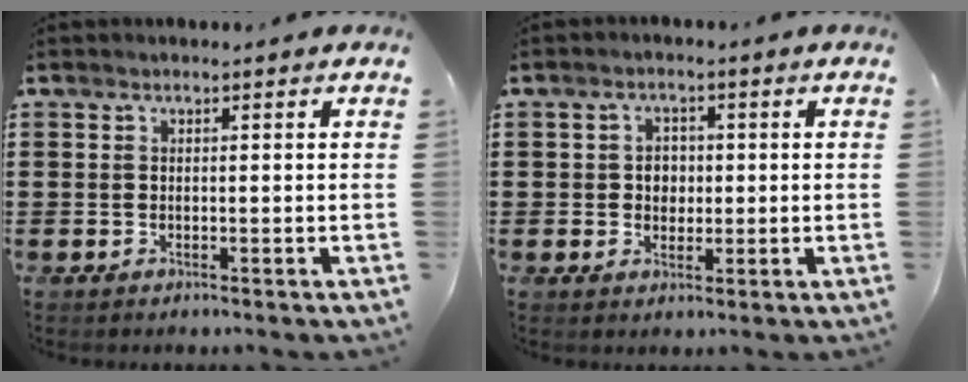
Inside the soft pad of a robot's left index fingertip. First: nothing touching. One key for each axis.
{"total": 2.7, "fx": 0.1, "fy": 2.3, "fz": 1.4, "tx": -0.028, "ty": 0.005, "tz": -0.004}